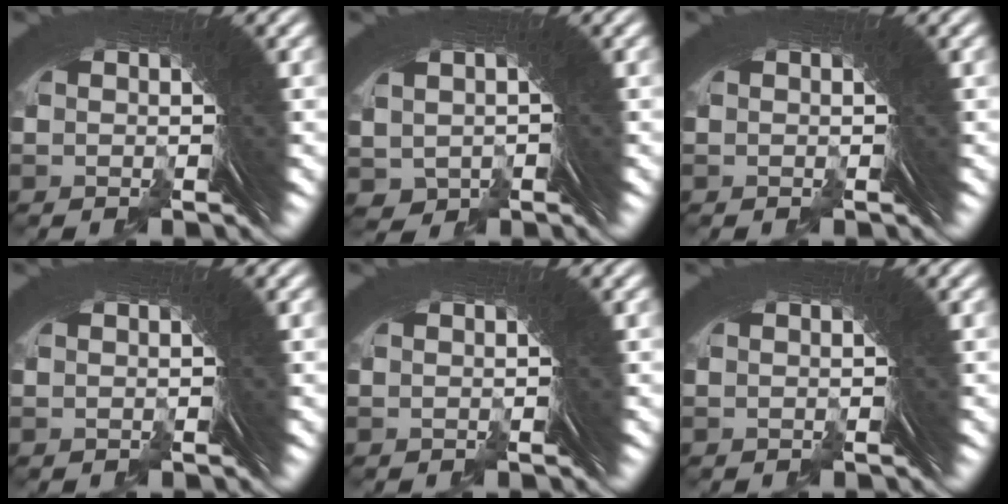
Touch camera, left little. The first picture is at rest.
{"total": 4.2, "force": [-0.5, 3.4, 2.5], "torque": [-0.047, -0.034, 0.007]}
{"total": 0.0}
{"total": 0.0}
{"total": 0.0}
{"total": 0.0}